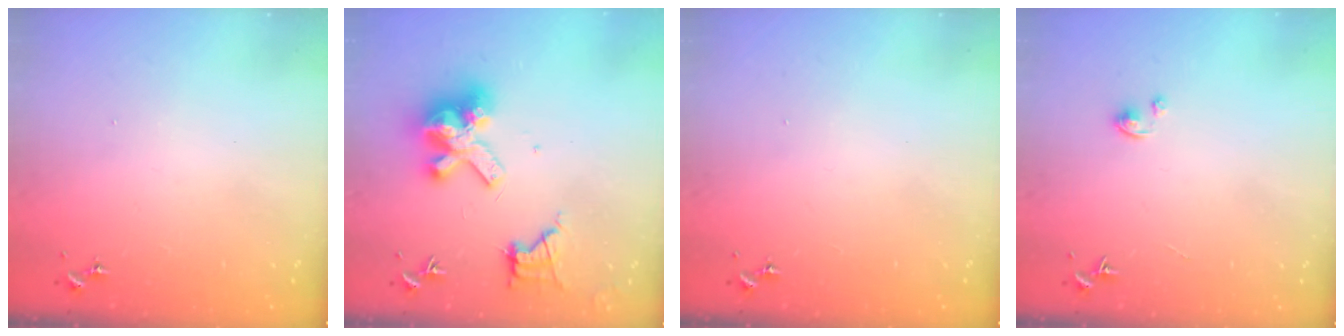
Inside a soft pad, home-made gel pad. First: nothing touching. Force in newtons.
{"total": 14.4, "press": 14.3, "slide": 1.5}
{"total": 0.0}
{"total": 2.4, "press": 2.4, "slide": 0.3}